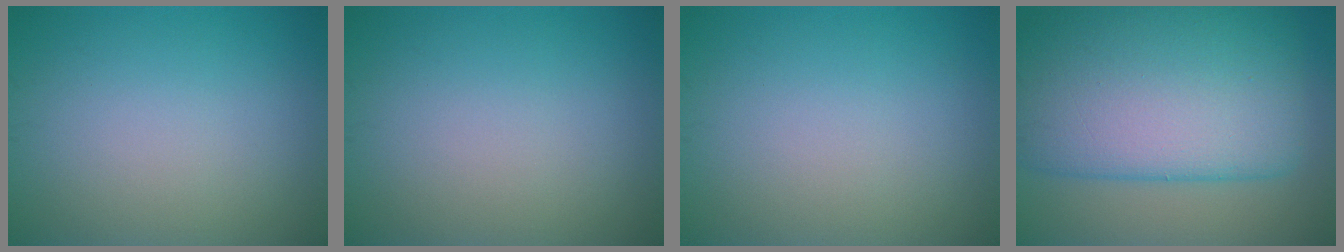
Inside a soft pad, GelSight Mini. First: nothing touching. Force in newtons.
{"total": 0.0}
{"total": 0.0}
{"total": 13.4, "press": 13.4, "slide": 0.4}